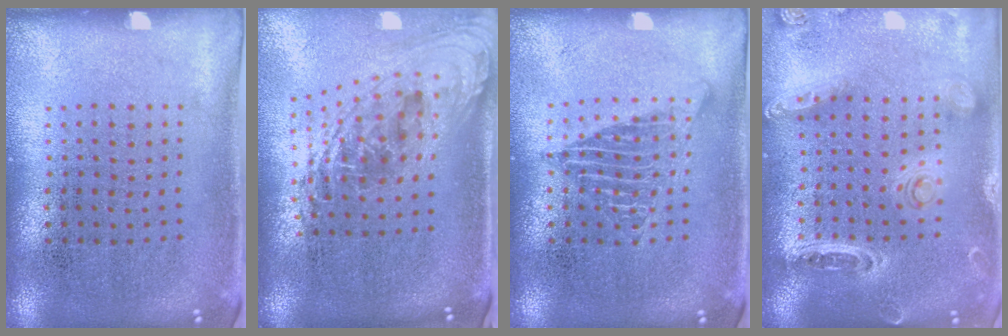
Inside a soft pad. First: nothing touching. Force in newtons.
{"total": 2.3, "press": 1.7, "slide": 1.6}
{"total": 2.1, "press": 2.1, "slide": 0.3}
{"total": 1.3, "press": 1.3, "slide": 0.2}